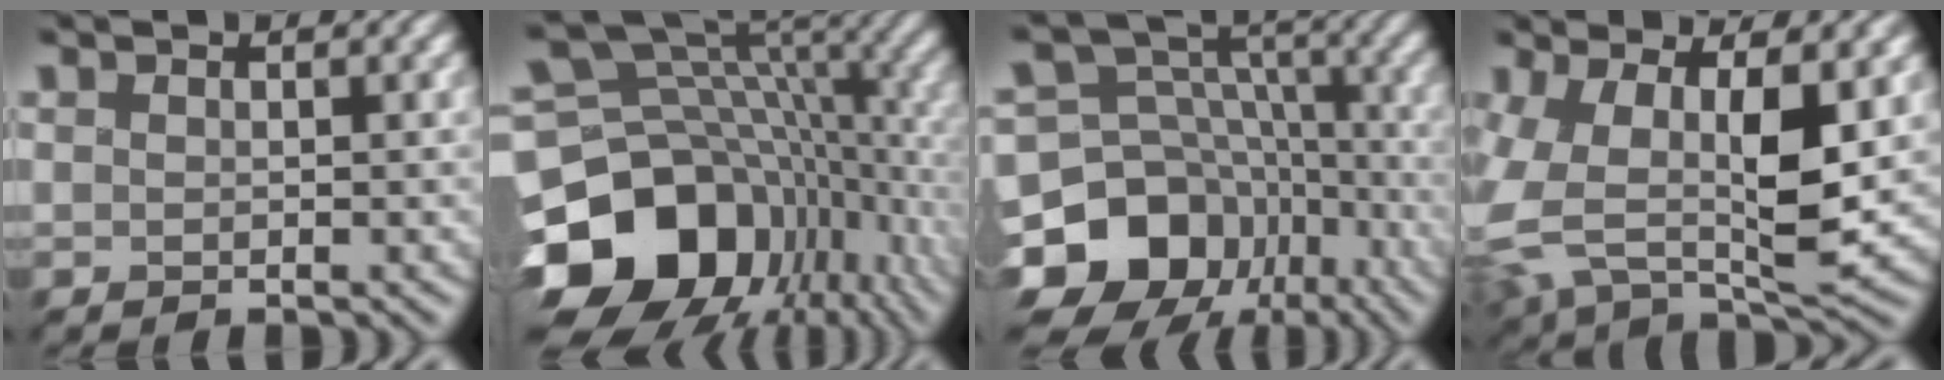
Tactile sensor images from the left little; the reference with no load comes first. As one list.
[{"total": 16.6, "force": [-6.9, 11.7, 9.5], "torque": [-0.208, -0.007, -0.121]}, {"total": 14.6, "force": [-9.6, 10.0, 4.5], "torque": [-0.102, 0.001, -0.157]}, {"total": 11.9, "force": [0.0, 6.3, 10.2], "torque": [-0.237, -0.018, 0.002]}]